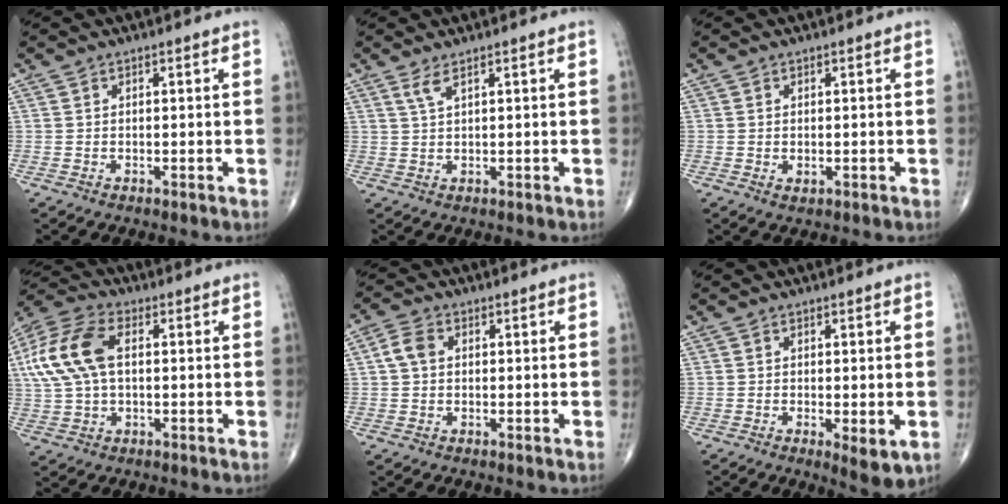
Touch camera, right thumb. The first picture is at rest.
{"total": 2.1, "force": [1.3, 0.3, 1.6], "torque": [-0.041, -0.003, 0.033]}
{"total": 1.1, "force": [-0.2, 0.7, 0.8], "torque": [-0.012, -0.003, -0.001]}
{"total": 14.1, "force": [2.1, 7.9, 11.4], "torque": [-0.256, 0.024, 0.038]}
{"total": 3.8, "force": [0.6, 2.8, 2.5], "torque": [-0.052, 0.011, 0.007]}
{"total": 5.0, "force": [-1.1, 1.6, 4.6], "torque": [-0.067, -0.016, -0.014]}